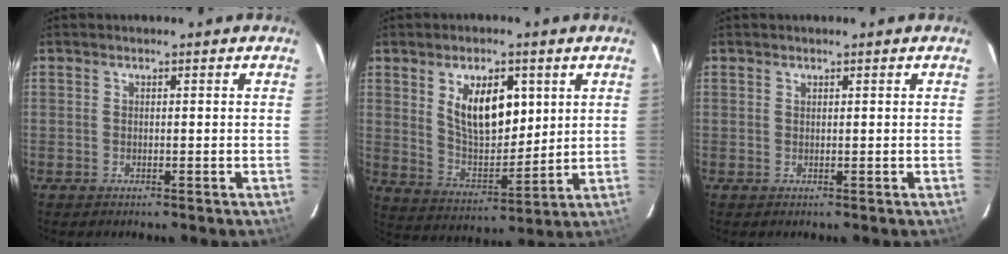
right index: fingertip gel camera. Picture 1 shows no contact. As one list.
[{"total": 12.3, "force": [4.5, 6.2, 9.6], "torque": [-0.164, 0.000, 0.094]}, {"total": 0.0}]